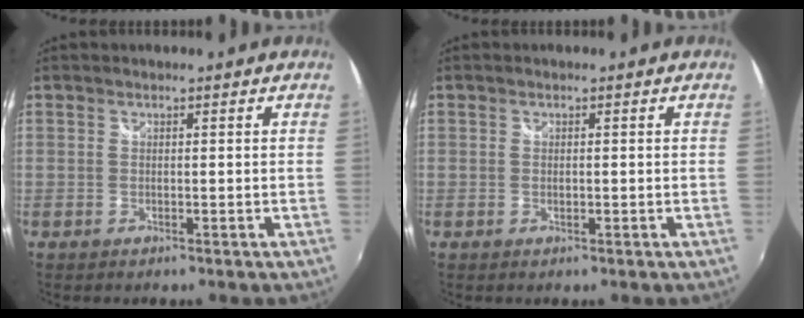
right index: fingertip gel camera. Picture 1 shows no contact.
{"total": 0.6, "force": [-0.1, 0.4, 0.4], "torque": [-0.009, -0.001, -0.001]}